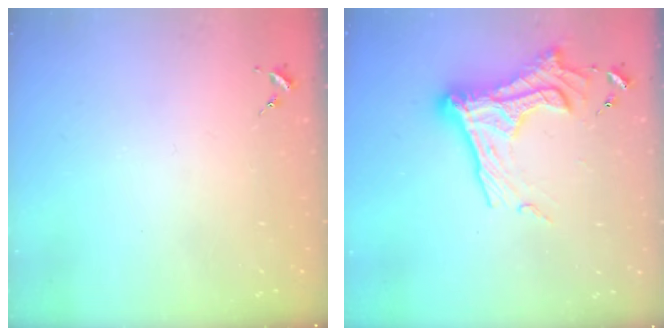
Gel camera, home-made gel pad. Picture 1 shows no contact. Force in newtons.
{"total": 20.9, "press": 20.8, "slide": 1.7}